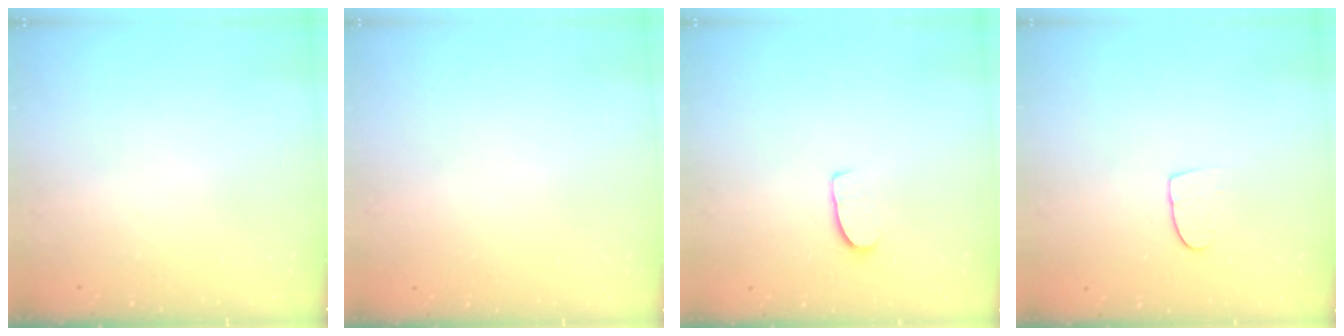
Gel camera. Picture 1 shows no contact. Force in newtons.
{"total": 0.0}
{"total": 6.6, "press": 6.5, "slide": 0.4}
{"total": 7.3, "press": 7.2, "slide": 0.5}